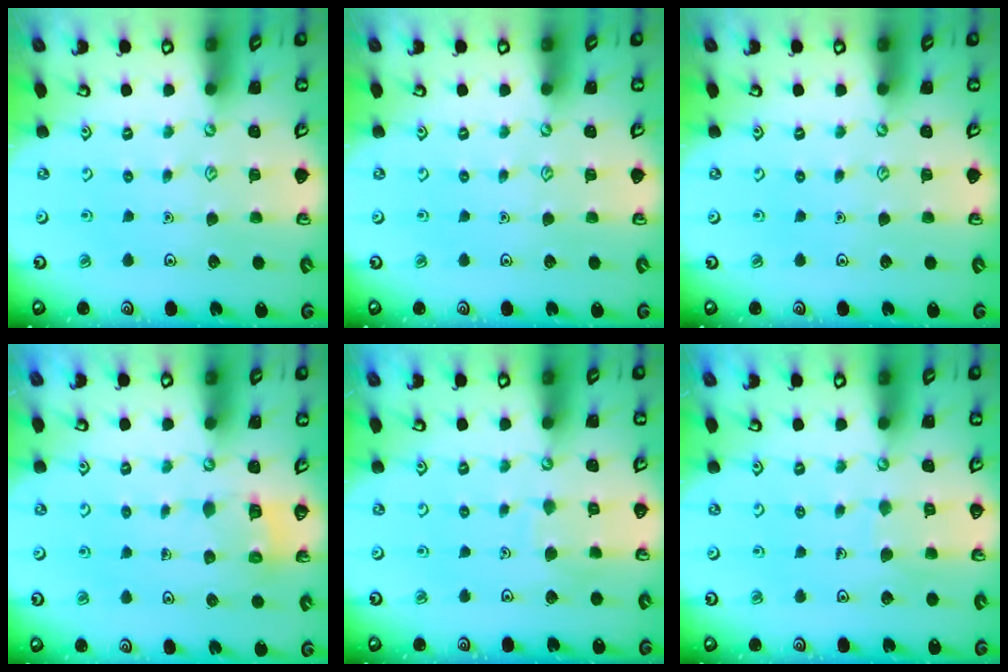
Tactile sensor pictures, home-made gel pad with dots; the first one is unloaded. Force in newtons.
{"total": 0.0}
{"total": 0.0}
{"total": 3.2, "press": 3.2, "slide": 0.2}
{"total": 5.2, "press": 5.1, "slide": 0.4}
{"total": 5.9, "press": 5.9, "slide": 0.5}